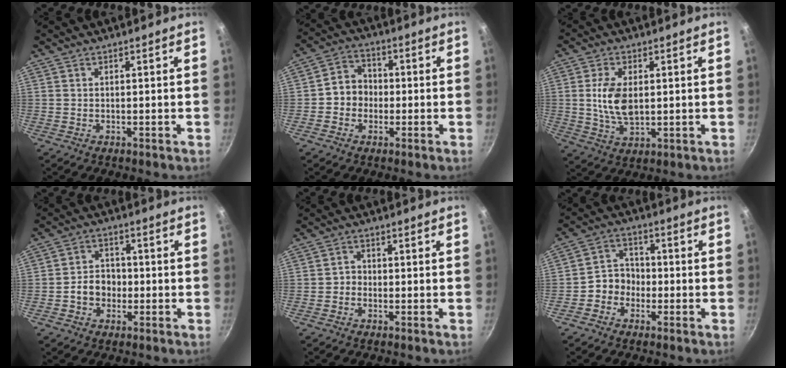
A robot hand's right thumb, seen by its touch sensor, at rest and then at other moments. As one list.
[{"total": 6.5, "force": [-0.8, 5.8, 2.9], "torque": [-0.011, 0.021, -0.028]}, {"total": 8.5, "force": [0.9, 4.8, 7.0], "torque": [-0.130, -0.009, 0.020]}, {"total": 5.9, "force": [-1.4, 4.9, 3.0], "torque": [-0.020, 0.021, -0.030]}, {"total": 1.9, "force": [-0.8, 1.6, 0.6], "torque": [-0.002, 0.011, -0.019]}, {"total": 5.6, "force": [-2.0, 4.8, 2.1], "torque": [-0.002, 0.031, -0.046]}]